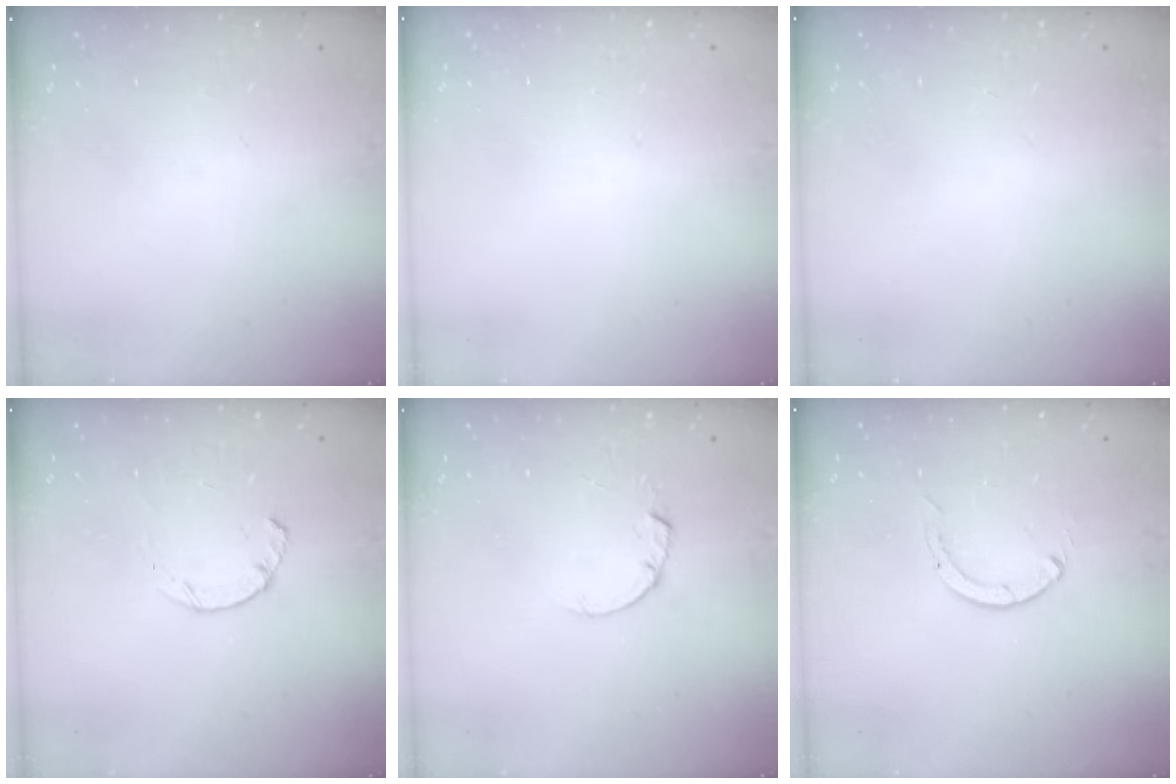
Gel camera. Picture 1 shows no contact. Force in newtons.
{"total": 2.7, "press": 2.7, "slide": 0.2}
{"total": 2.4, "press": 2.4, "slide": 0.2}
{"total": 1.9, "press": 1.9, "slide": 0.3}
{"total": 1.5, "press": 1.5, "slide": 0.3}
{"total": 0.0}